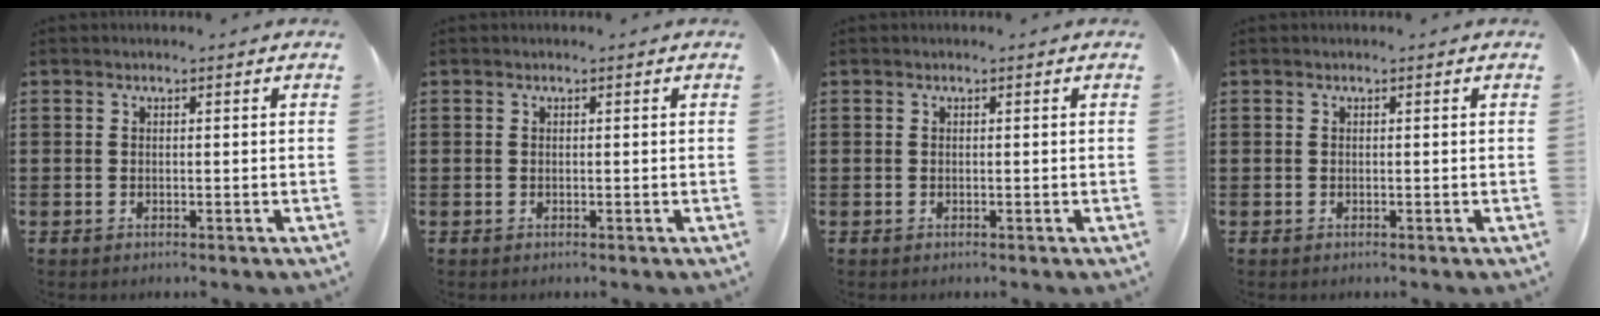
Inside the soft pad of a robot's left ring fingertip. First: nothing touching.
{"total": 0.0}
{"total": 0.0}
{"total": 0.0}